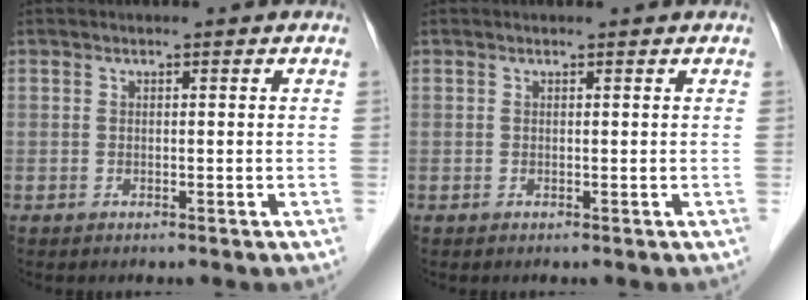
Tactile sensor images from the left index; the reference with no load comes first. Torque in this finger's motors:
{"motor_torque": [0.09, 0.02, 0.02, -0.01]}